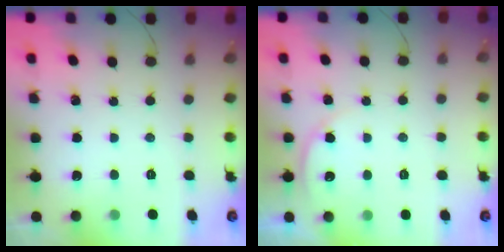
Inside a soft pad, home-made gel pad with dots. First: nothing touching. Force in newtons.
{"total": 3.9, "press": 3.5, "slide": 1.8}